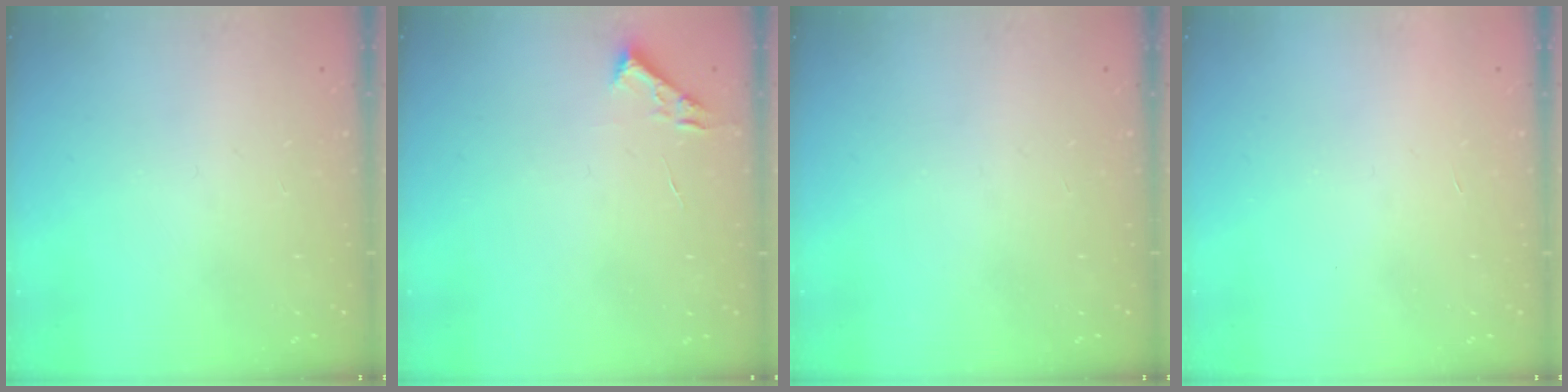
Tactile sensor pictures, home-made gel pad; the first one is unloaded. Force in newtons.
{"total": 2.7, "press": 2.7, "slide": 0.4}
{"total": 0.0}
{"total": 1.7, "press": 1.7, "slide": 0.1}